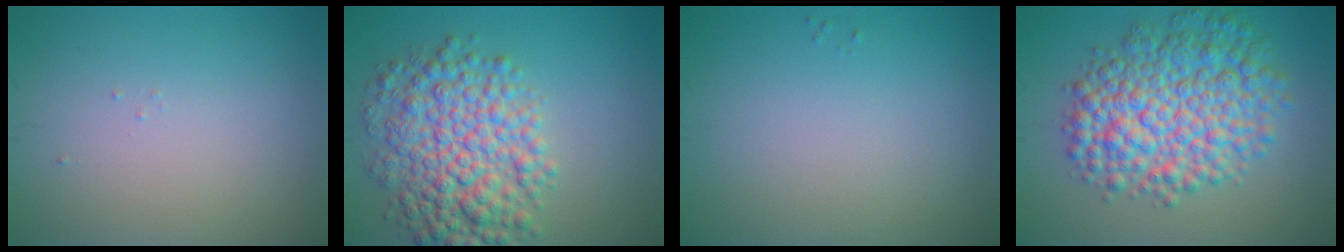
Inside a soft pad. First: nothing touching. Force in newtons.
{"total": 7.8, "press": 7.8, "slide": 0.0}
{"total": 0.0}
{"total": 9.0, "press": 9.0, "slide": 0.2}